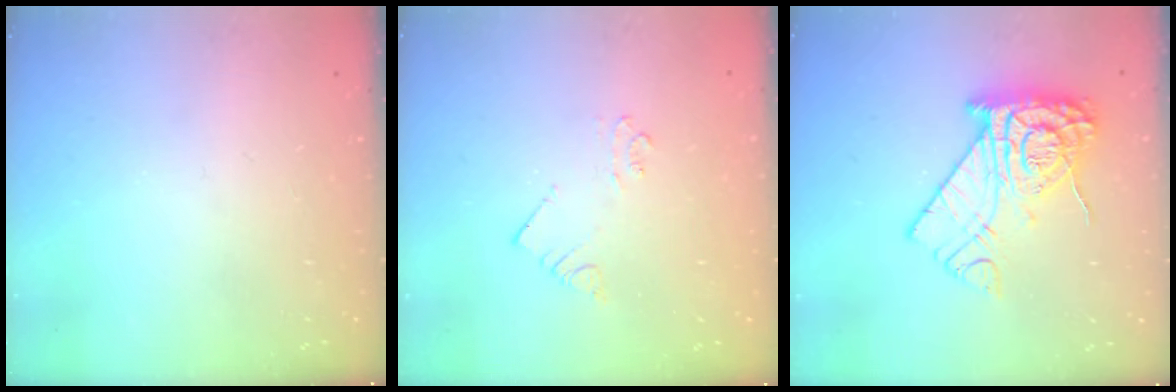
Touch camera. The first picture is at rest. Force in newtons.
{"total": 2.5, "press": 2.5, "slide": 0.2}
{"total": 16.5, "press": 16.4, "slide": 1.8}